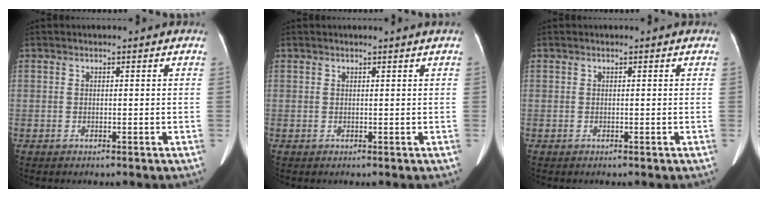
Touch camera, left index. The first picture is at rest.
{"total": 0.7, "force": [0.6, -0.3, 0.3], "torque": [-0.010, -0.001, 0.014]}
{"total": 0.0}